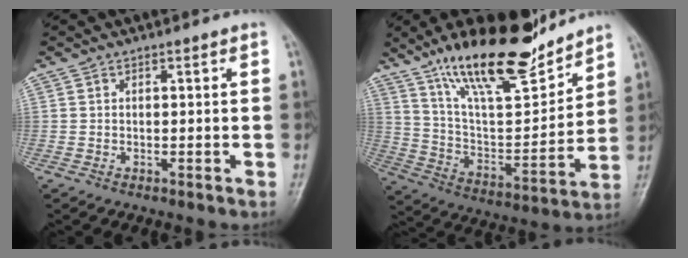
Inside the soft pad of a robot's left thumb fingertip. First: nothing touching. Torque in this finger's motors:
{"motor_torque": [0.29, 0.08, 1.45, -1.31, 0.35]}